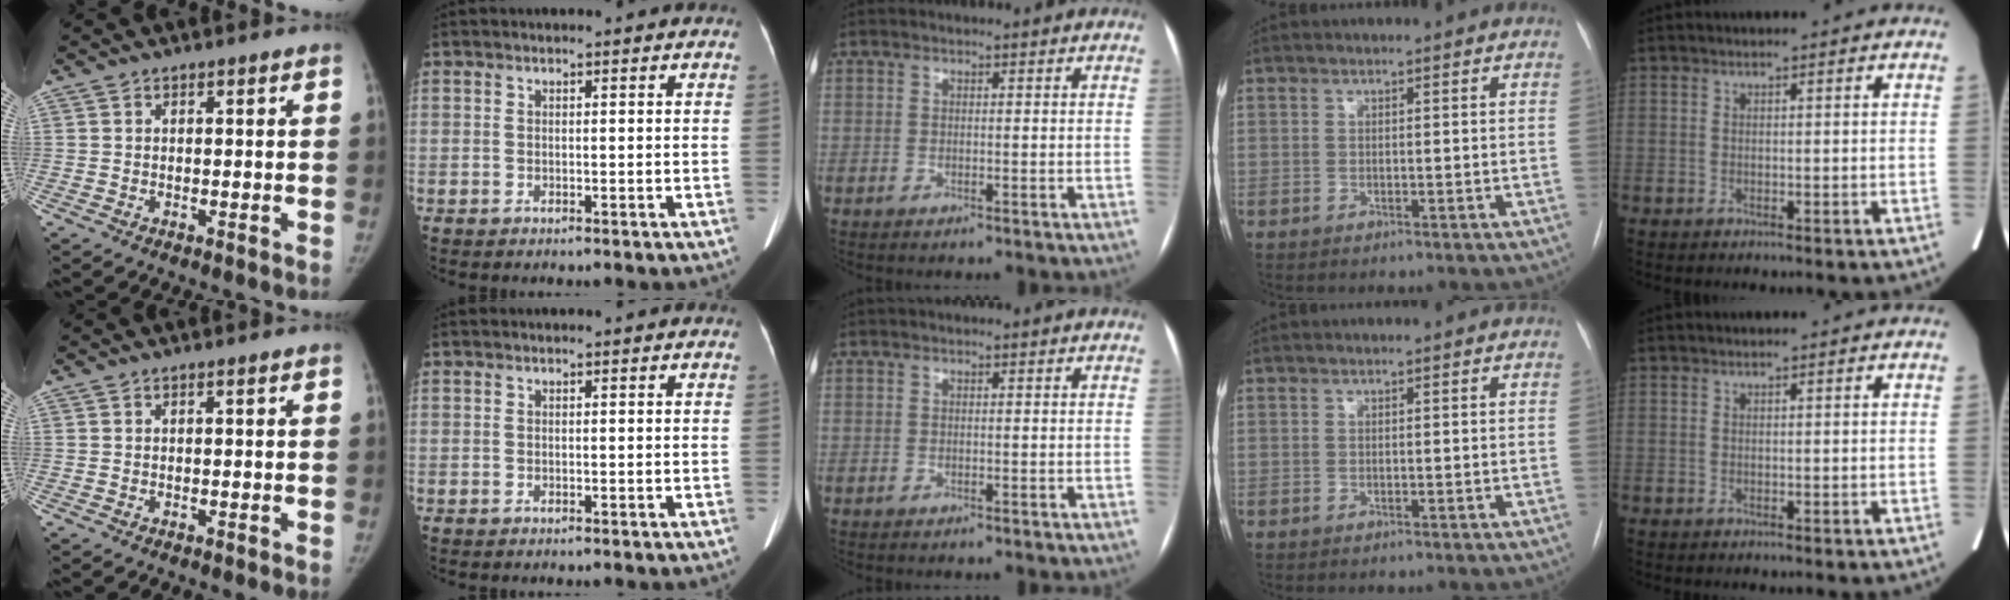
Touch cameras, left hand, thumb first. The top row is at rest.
{}